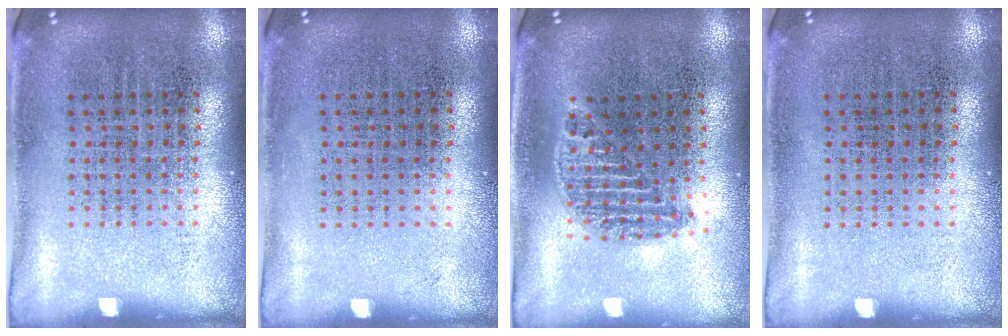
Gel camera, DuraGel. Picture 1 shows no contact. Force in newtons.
{"total": 0.0}
{"total": 1.1, "press": 1.0, "slide": 0.4}
{"total": 0.0}